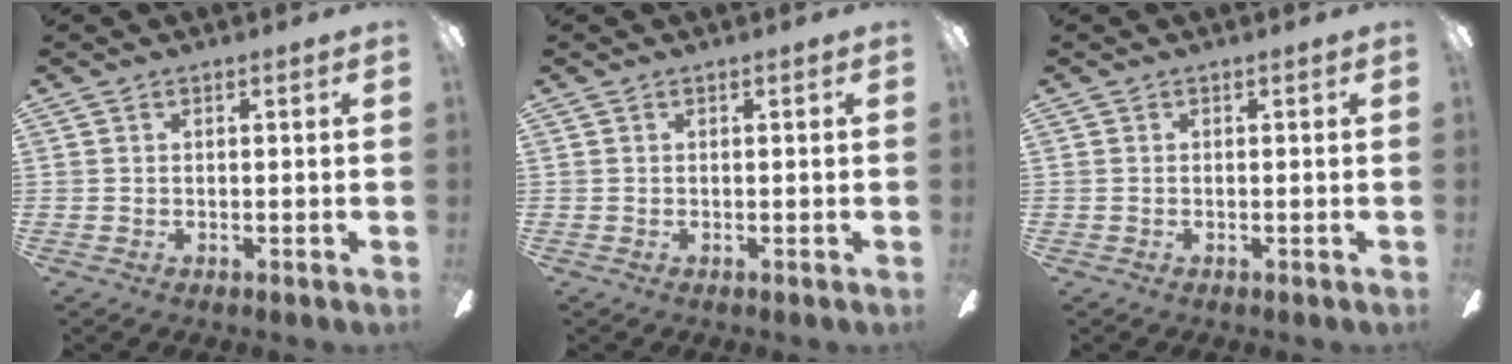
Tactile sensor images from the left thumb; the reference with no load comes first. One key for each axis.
{"total": 0.0}
{"total": 0.0}